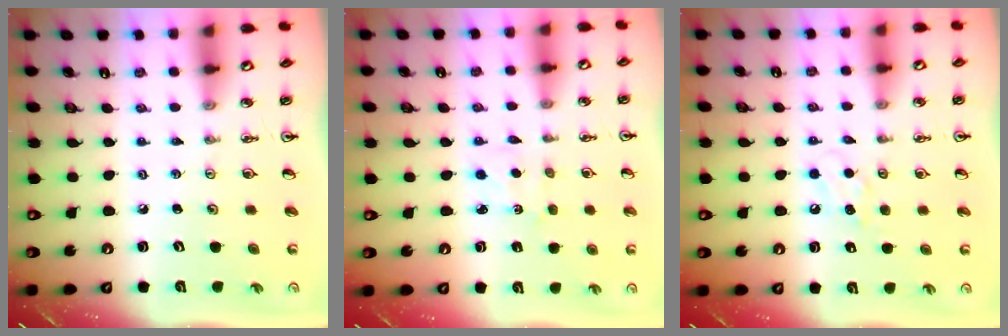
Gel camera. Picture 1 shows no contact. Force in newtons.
{"total": 2.3, "press": 2.2, "slide": 0.3}
{"total": 5.1, "press": 4.9, "slide": 1.4}